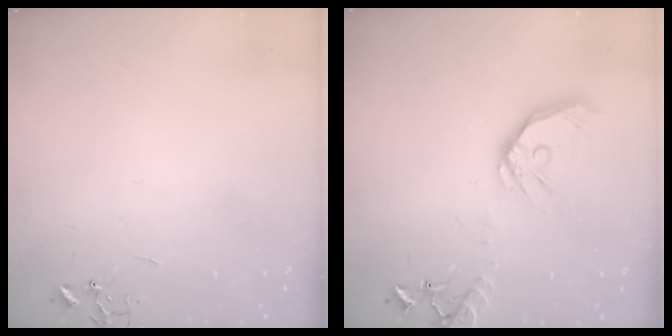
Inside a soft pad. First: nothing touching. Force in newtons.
{"total": 16.6, "press": 16.4, "slide": 2.7}